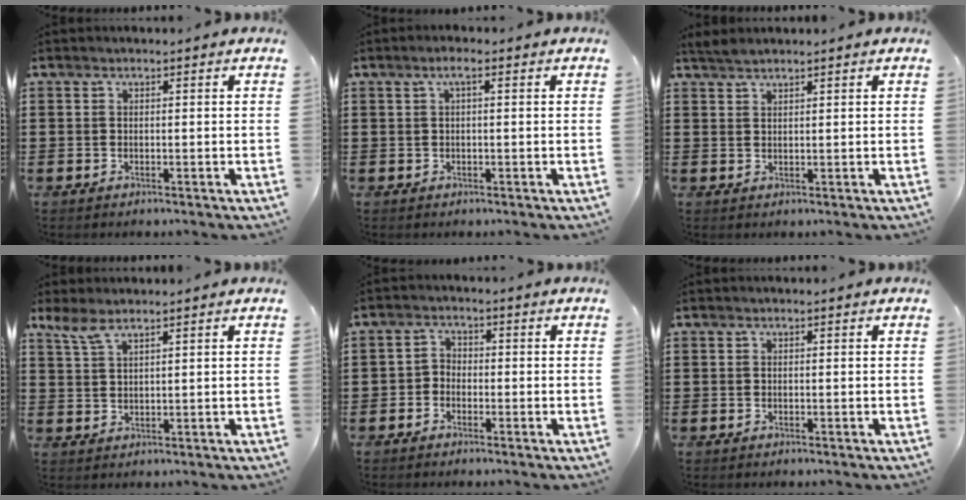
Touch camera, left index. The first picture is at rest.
{"total": 1.9, "force": [0.2, 0.3, 1.9], "torque": [-0.035, 0.004, 0.003]}
{"total": 1.5, "force": [1.4, 0.1, 0.5], "torque": [-0.013, 0.000, 0.027]}
{"total": 3.8, "force": [2.7, 1.0, 2.4], "torque": [-0.055, 0.001, 0.051]}
{"total": 2.0, "force": [-1.5, 1.3, 0.2], "torque": [-0.012, 0.007, -0.035]}
{"total": 0.0}